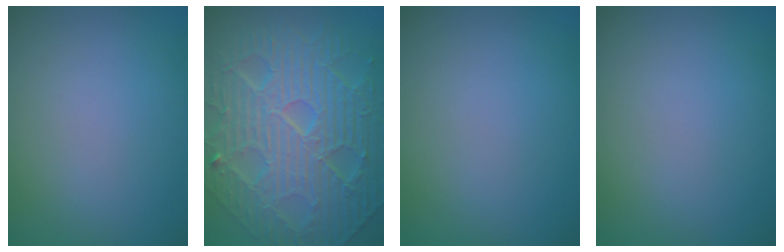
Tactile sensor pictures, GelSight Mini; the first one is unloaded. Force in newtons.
{"total": 11.6, "press": 7.6, "slide": 8.8}
{"total": 0.0}
{"total": 0.0}